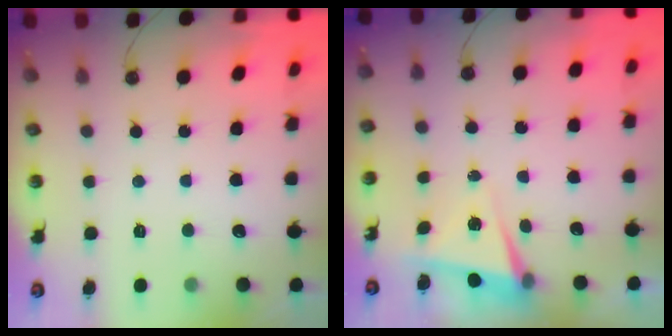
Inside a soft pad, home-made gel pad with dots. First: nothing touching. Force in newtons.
{"total": 4.6, "press": 4.3, "slide": 1.7}